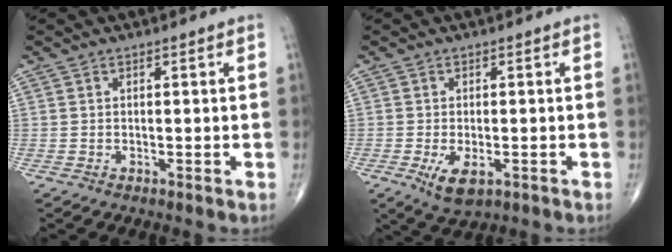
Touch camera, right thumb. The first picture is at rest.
{"total": 5.3, "force": [-1.9, 2.5, 4.3], "torque": [-0.076, -0.010, -0.026]}